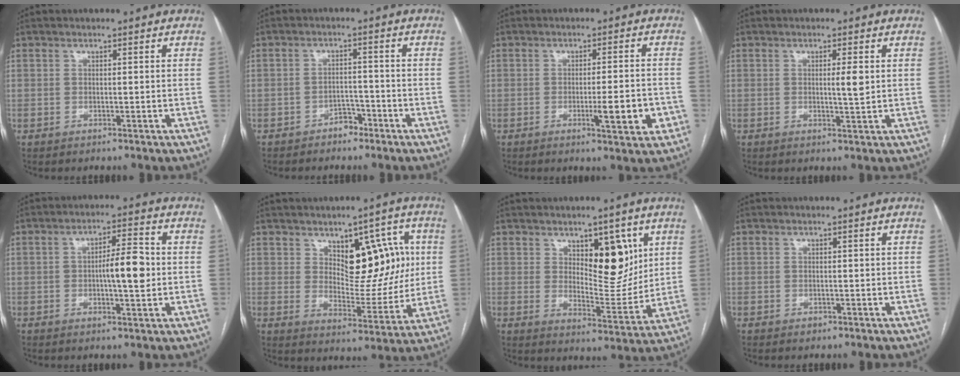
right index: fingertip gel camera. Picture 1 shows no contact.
{"total": 3.0, "force": [-2.3, 1.6, 1.0], "torque": [-0.013, 0.007, -0.035]}
{"total": 6.4, "force": [-2.2, 0.9, 6.0], "torque": [-0.085, -0.003, -0.026]}
{"total": 2.4, "force": [0.2, 0.0, 2.4], "torque": [-0.038, -0.001, 0.003]}
{"total": 6.9, "force": [-0.4, 1.5, 6.7], "torque": [-0.107, 0.011, -0.005]}
{"total": 12.0, "force": [3.6, 6.4, 9.5], "torque": [-0.122, 0.017, 0.066]}
{"total": 10.0, "force": [4.2, 4.1, 8.1], "torque": [-0.114, -0.003, 0.074]}
{"total": 0.7, "force": [-0.4, 0.6, 0.1], "torque": [0.000, 0.003, -0.005]}